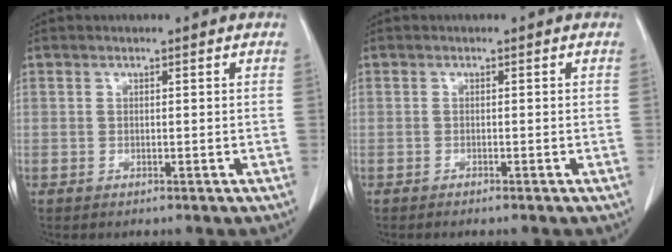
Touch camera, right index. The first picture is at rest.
{"total": 1.2, "force": [-1.0, 0.0, 0.7], "torque": [-0.012, -0.001, -0.012]}